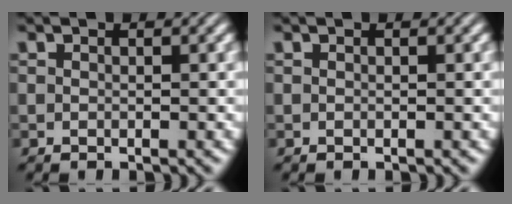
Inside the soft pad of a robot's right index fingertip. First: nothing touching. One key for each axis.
{"total": 0.0}